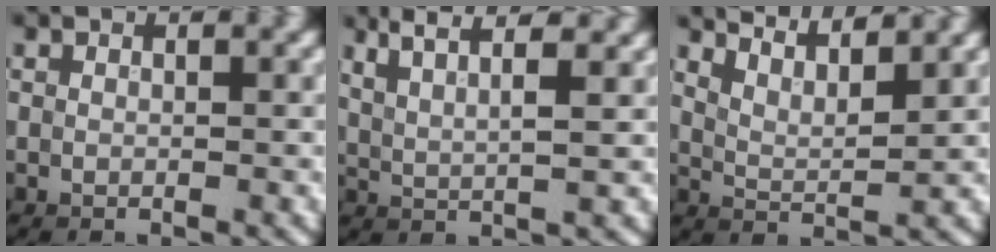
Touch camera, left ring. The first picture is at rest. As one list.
[{"total": 5.7, "force": [4.0, 1.6, 3.7], "torque": [-0.048, 0.025, 0.043]}, {"total": 6.3, "force": [5.5, 1.5, 2.8], "torque": [-0.034, 0.021, 0.056]}]